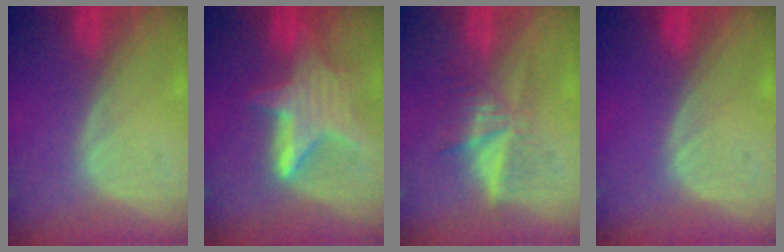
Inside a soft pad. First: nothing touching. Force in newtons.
{"total": 6.9, "press": 6.7, "slide": 1.6}
{"total": 5.1, "press": 4.9, "slide": 1.5}
{"total": 0.0}